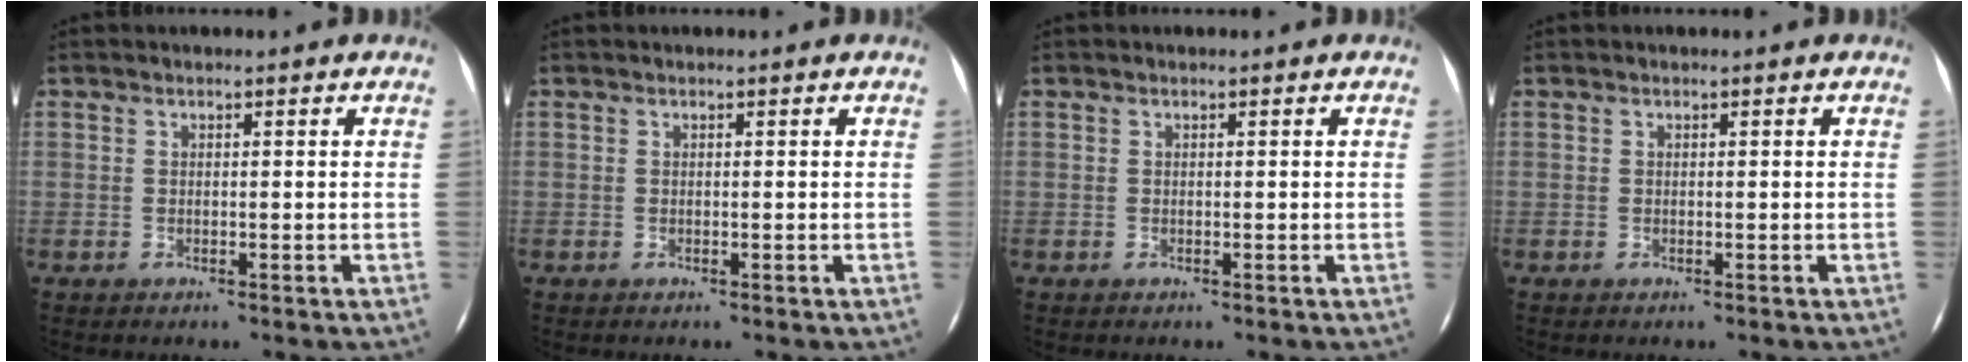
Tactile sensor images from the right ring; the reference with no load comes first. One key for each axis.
{"total": 0.0}
{"total": 0.0}
{"total": 0.0}